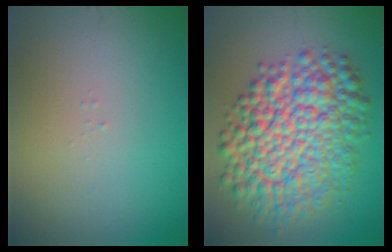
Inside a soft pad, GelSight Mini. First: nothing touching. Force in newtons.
{"total": 10.9, "press": 10.9, "slide": 0.2}